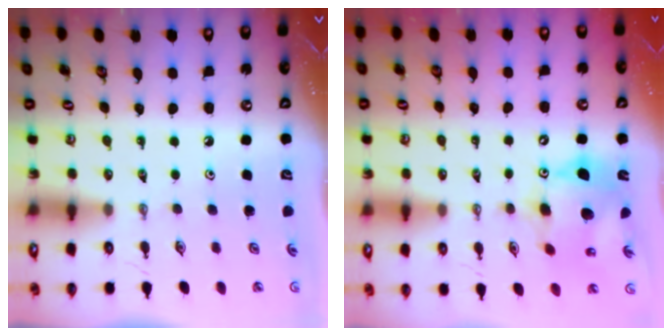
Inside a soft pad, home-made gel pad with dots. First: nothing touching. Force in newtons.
{"total": 13.2, "press": 13.1, "slide": 1.4}